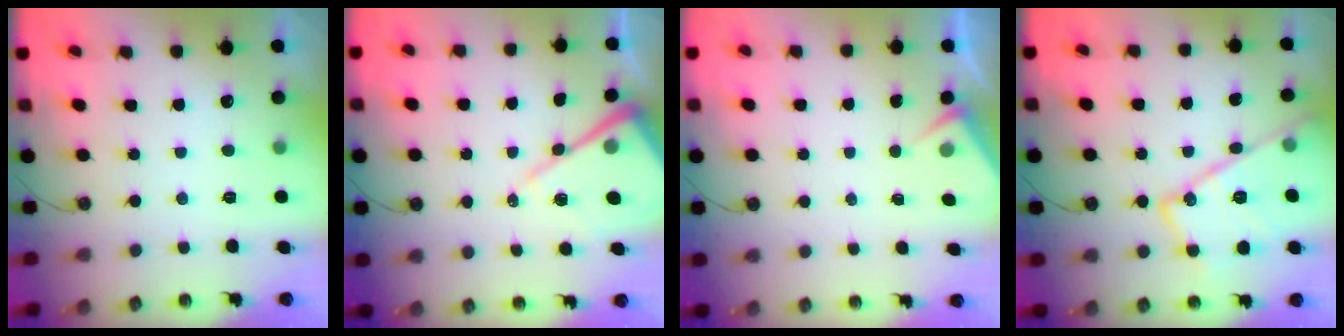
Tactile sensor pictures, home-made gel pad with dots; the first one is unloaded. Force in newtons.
{"total": 13.6, "press": 13.6, "slide": 1.1}
{"total": 3.2, "press": 3.1, "slide": 0.5}
{"total": 18.9, "press": 18.9, "slide": 0.9}